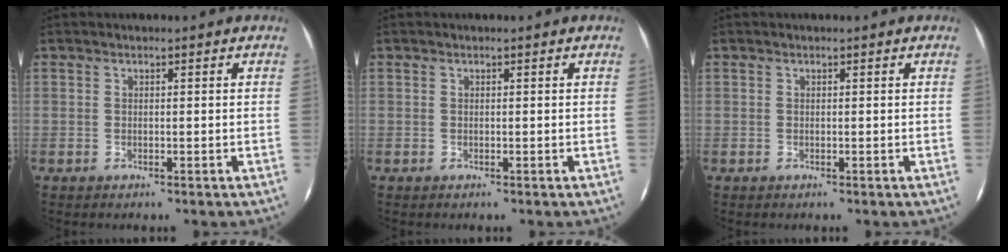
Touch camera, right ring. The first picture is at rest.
{"total": 0.0}
{"total": 0.0}